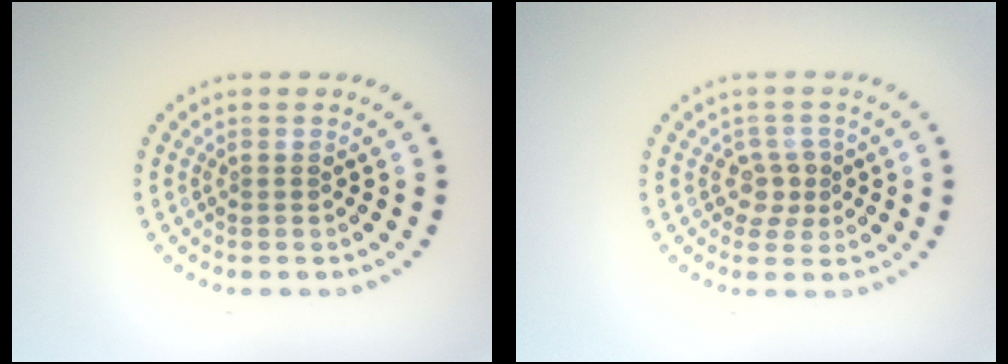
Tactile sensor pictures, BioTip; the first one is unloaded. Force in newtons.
{"total": 1.8, "press": 1.5, "slide": 1.1}